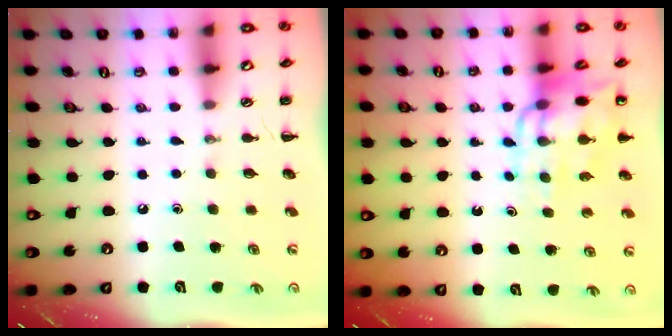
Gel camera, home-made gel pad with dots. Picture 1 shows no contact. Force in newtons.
{"total": 12.4, "press": 12.0, "slide": 3.0}